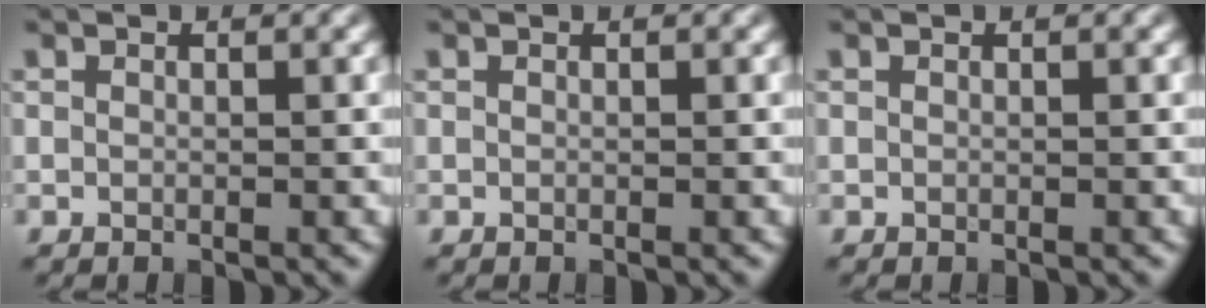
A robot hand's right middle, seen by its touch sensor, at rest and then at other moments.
{"total": 0.0}
{"total": 0.0}